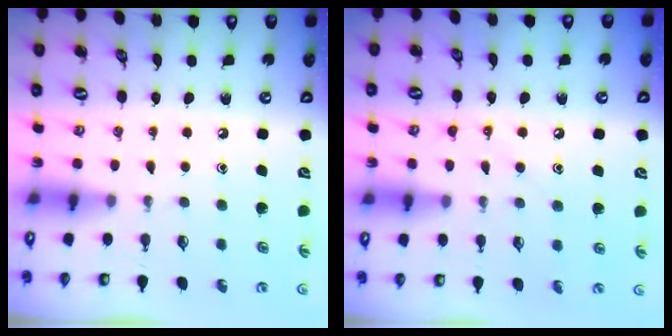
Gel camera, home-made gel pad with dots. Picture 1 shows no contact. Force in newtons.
{"total": 7.7, "press": 7.6, "slide": 0.8}